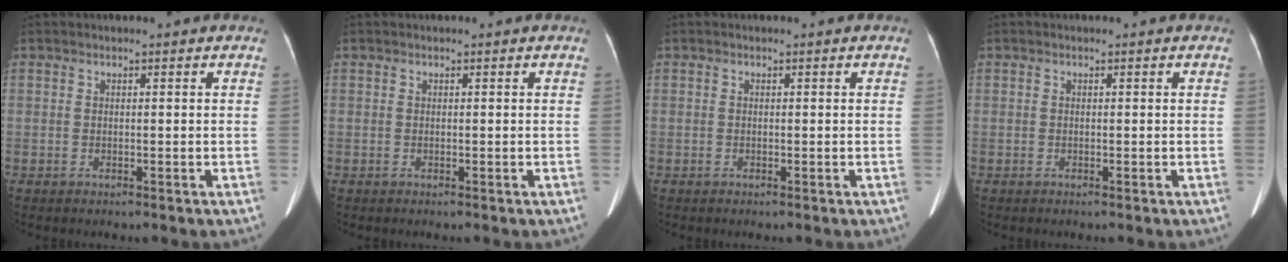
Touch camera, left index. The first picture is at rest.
{"total": 0.0}
{"total": 2.2, "force": [-1.1, -1.6, -1.1], "torque": [0.015, -0.012, -0.020]}
{"total": 0.0}